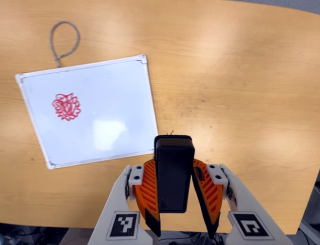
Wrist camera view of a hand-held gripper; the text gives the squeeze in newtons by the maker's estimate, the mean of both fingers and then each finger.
{"total": 5.3, "left": 4.6, "right": 5.9}